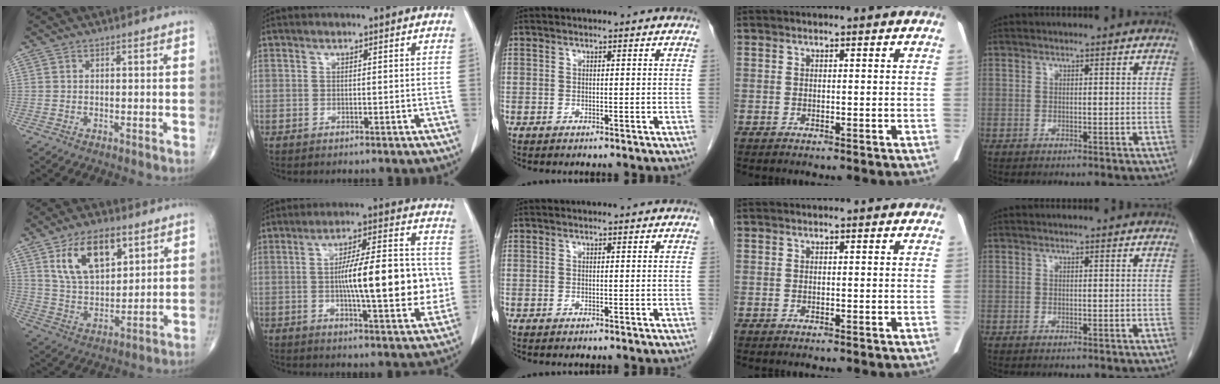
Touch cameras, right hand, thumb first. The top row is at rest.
{"thumb": {"total": 14.4, "force": [6.8, 7.6, 10.2], "torque": [-0.154, -0.027, 0.134]}, "index": {"total": 16.4, "force": [-1.0, 3.4, 16.1], "torque": [-0.249, 0.017, -0.014]}}